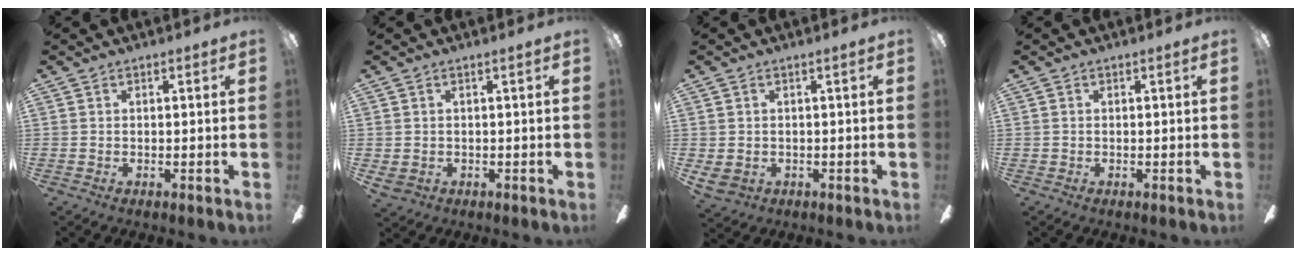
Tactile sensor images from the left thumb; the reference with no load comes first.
{"total": 1.7, "force": [0.2, 1.1, 1.3], "torque": [-0.032, 0.001, 0.000]}
{"total": 2.7, "force": [0.1, 1.9, 2.0], "torque": [-0.050, 0.000, -0.001]}
{"total": 0.0}